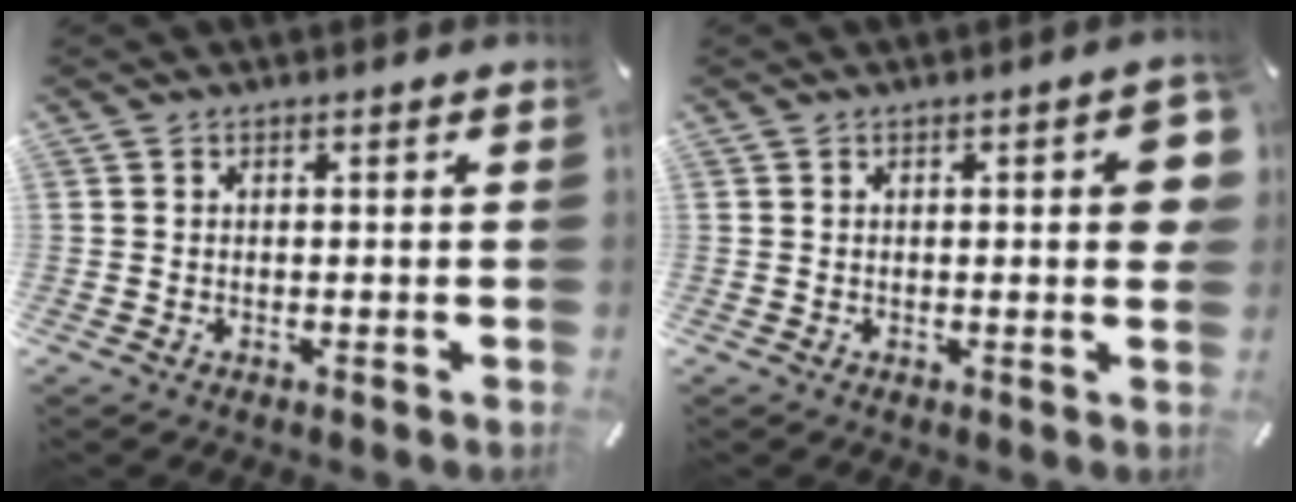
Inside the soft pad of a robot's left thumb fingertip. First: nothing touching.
{"total": 6.2, "force": [0.9, 1.9, 5.9], "torque": [-0.080, -0.002, 0.012]}